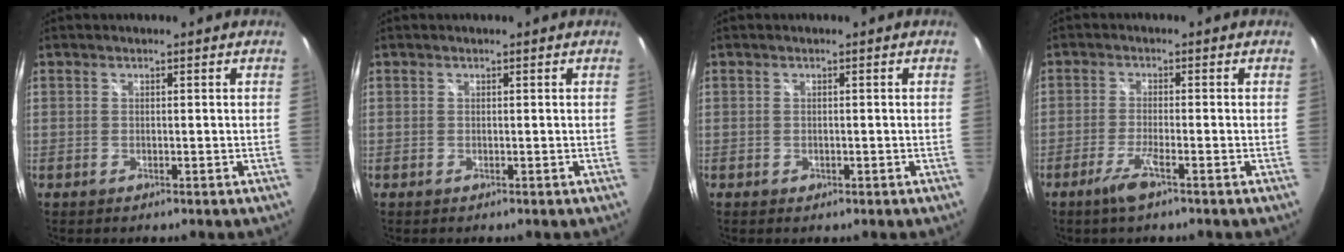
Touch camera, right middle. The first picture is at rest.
{"total": 0.0}
{"total": 0.6, "force": [-0.3, 0.5, 0.2], "torque": [-0.002, -0.003, -0.005]}
{"total": 4.1, "force": [-2.7, 0.0, 3.1], "torque": [-0.075, -0.009, -0.054]}